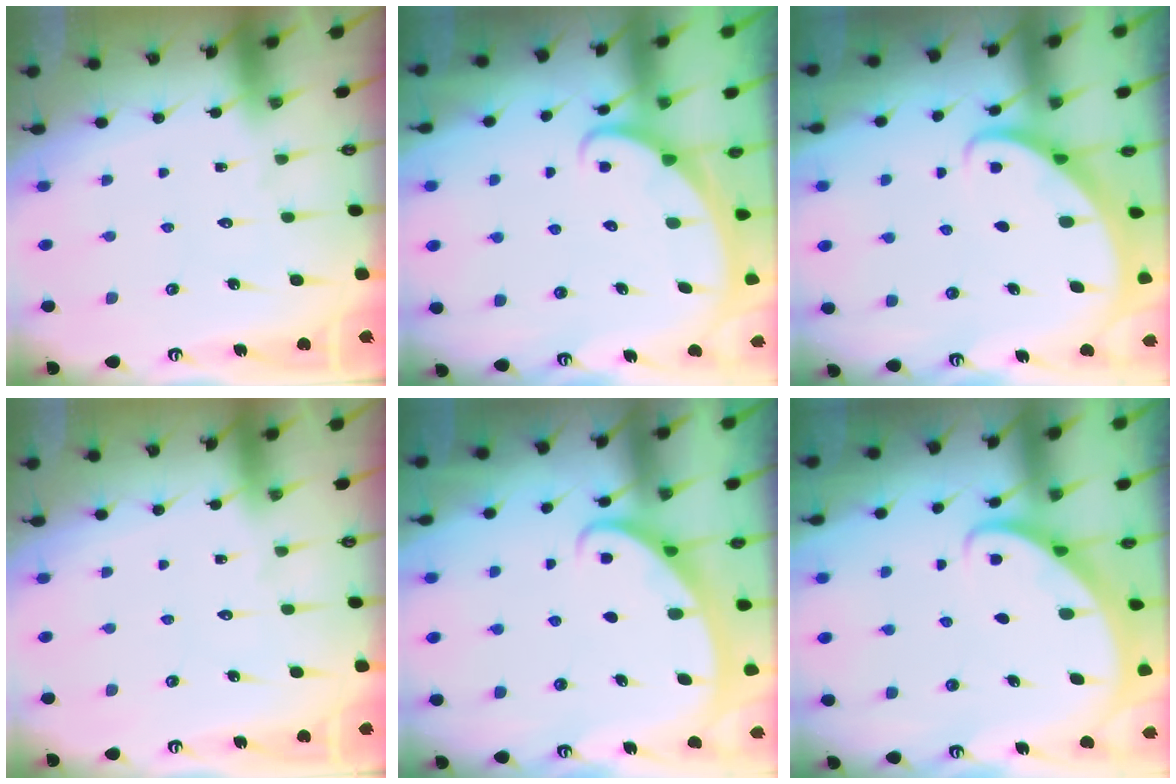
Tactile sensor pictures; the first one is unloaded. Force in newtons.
{"total": 2.3, "press": 2.3, "slide": 0.3}
{"total": 2.7, "press": 2.7, "slide": 0.2}
{"total": 0.0}
{"total": 2.6, "press": 2.6, "slide": 0.4}
{"total": 2.6, "press": 2.6, "slide": 0.2}